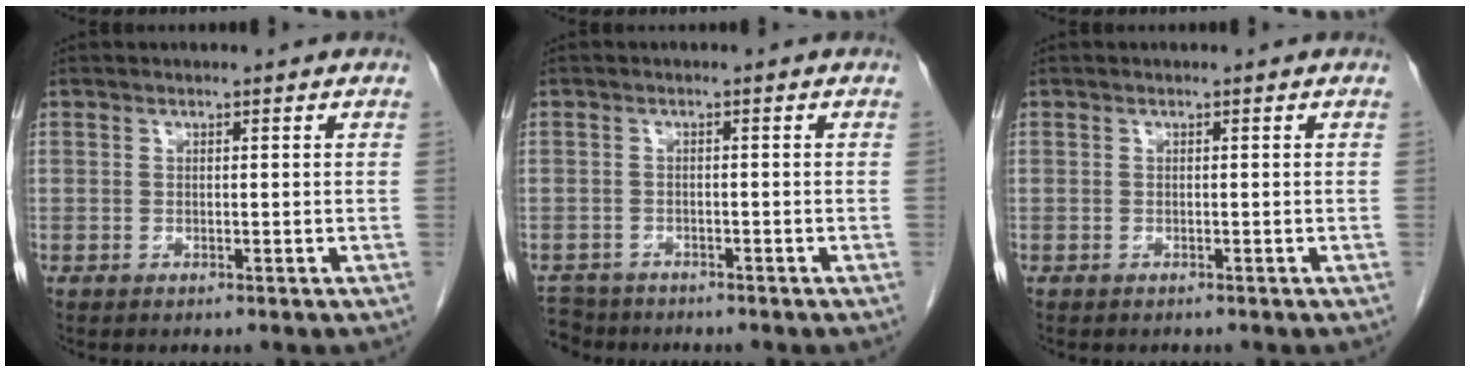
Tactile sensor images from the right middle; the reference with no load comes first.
{"total": 4.3, "force": [-3.9, 1.8, -0.3], "torque": [0.005, -0.006, -0.070]}
{"total": 0.9, "force": [-0.9, 0.2, 0.2], "torque": [-0.013, -0.003, -0.013]}